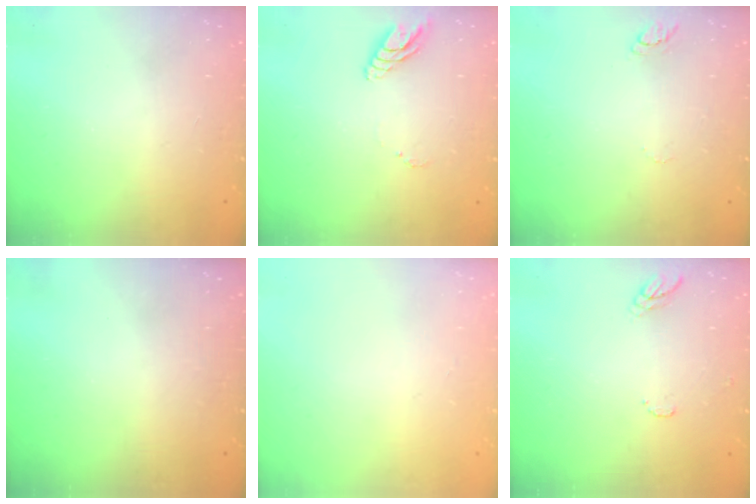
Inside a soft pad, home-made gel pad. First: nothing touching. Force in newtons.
{"total": 8.7, "press": 8.6, "slide": 1.1}
{"total": 4.4, "press": 4.4, "slide": 0.4}
{"total": 0.0}
{"total": 0.0}
{"total": 6.9, "press": 6.9, "slide": 0.5}